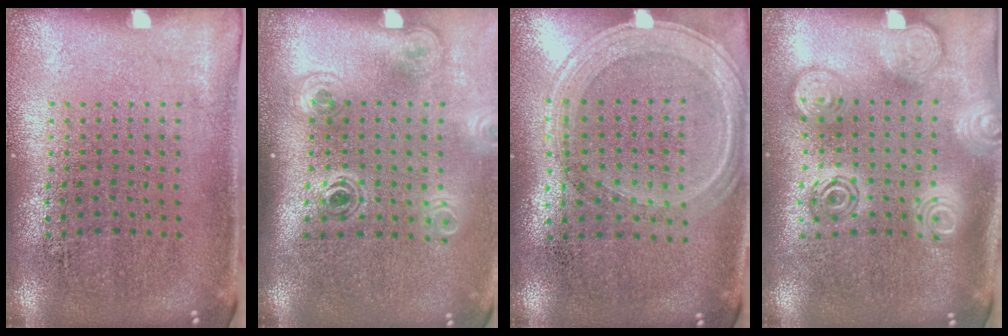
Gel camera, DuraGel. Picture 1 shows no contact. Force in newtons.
{"total": 1.9, "press": 1.3, "slide": 1.4}
{"total": 1.2, "press": 1.2, "slide": 0.4}
{"total": 2.7, "press": 2.7, "slide": 0.3}